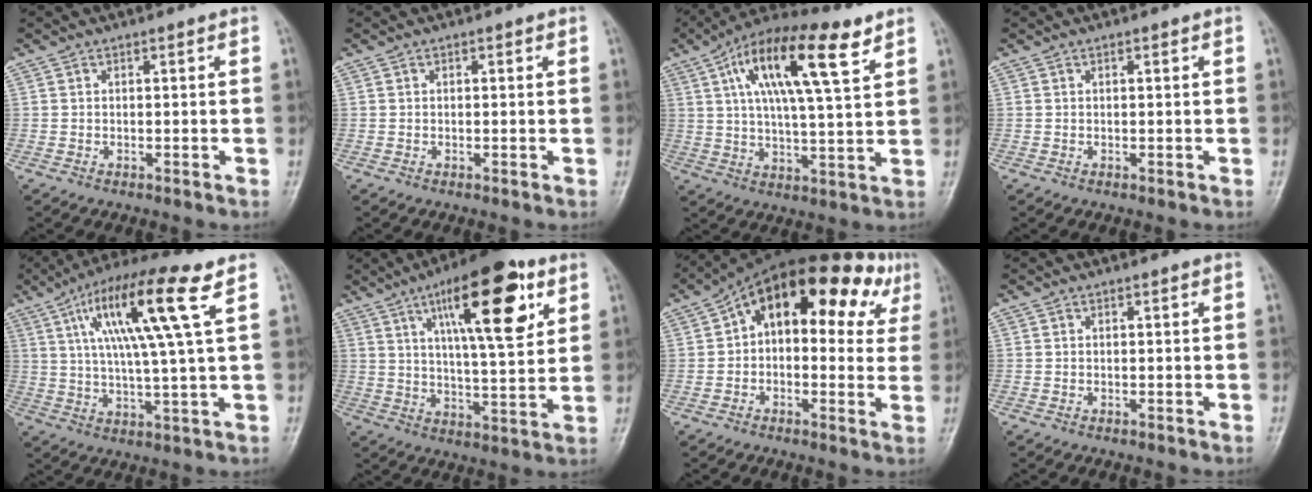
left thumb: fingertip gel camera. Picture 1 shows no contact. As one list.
[{"total": 0.7, "force": [0.3, 0.4, 0.5], "torque": [-0.003, 0.001, 0.001]}, {"total": 17.8, "force": [8.0, 5.2, 15.0], "torque": [-0.249, -0.002, 0.131]}, {"total": 0.5, "force": [0.2, 0.2, 0.4], "torque": [-0.007, 0.000, 0.002]}, {"total": 15.9, "force": [6.1, 1.5, 14.6], "torque": [-0.278, -0.003, 0.102]}, {"total": 18.9, "force": [8.5, 5.8, 15.8], "torque": [-0.217, -0.028, 0.131]}, {"total": 19.4, "force": [6.1, 10.6, 15.0], "torque": [-0.163, 0.040, 0.076]}, {"total": 0.0}]